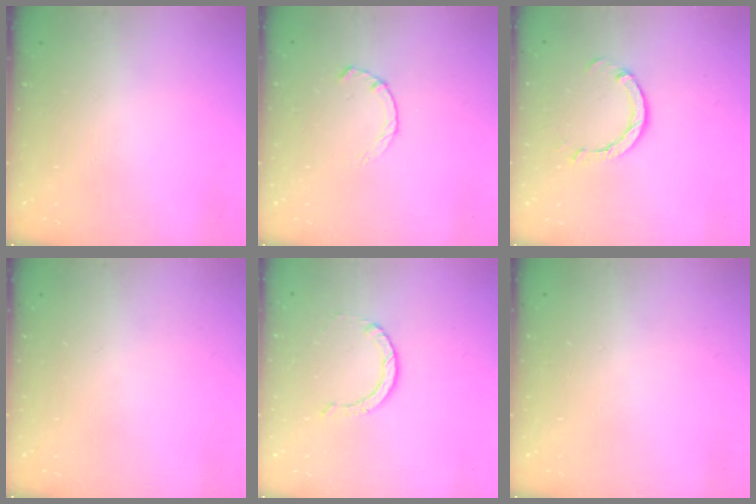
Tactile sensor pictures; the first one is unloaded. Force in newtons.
{"total": 2.2, "press": 2.2, "slide": 0.4}
{"total": 3.6, "press": 3.6, "slide": 0.2}
{"total": 0.0}
{"total": 0.9, "press": 0.9, "slide": 0.1}
{"total": 2.6, "press": 2.6, "slide": 0.2}